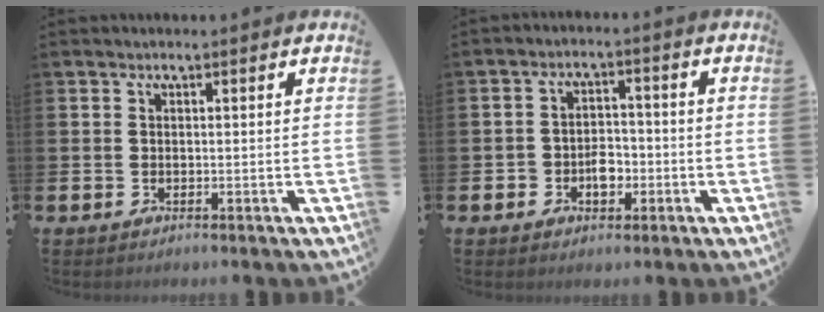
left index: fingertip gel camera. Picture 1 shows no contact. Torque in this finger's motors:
{"motor_torque": [0.02, 0.11, 0.09, 0.03]}